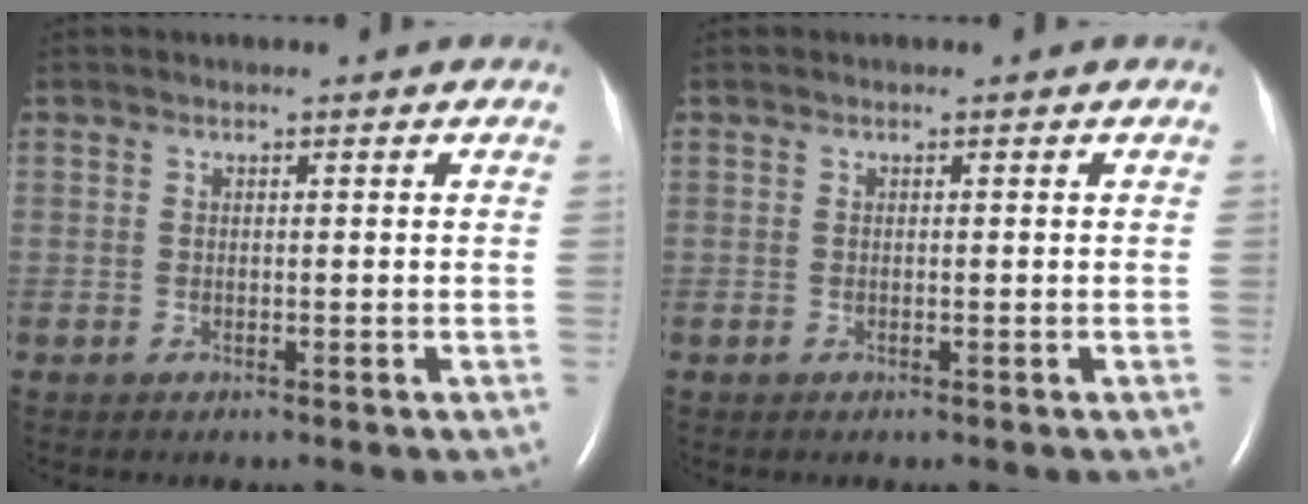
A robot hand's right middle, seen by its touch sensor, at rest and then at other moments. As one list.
[{"total": 0.0}]